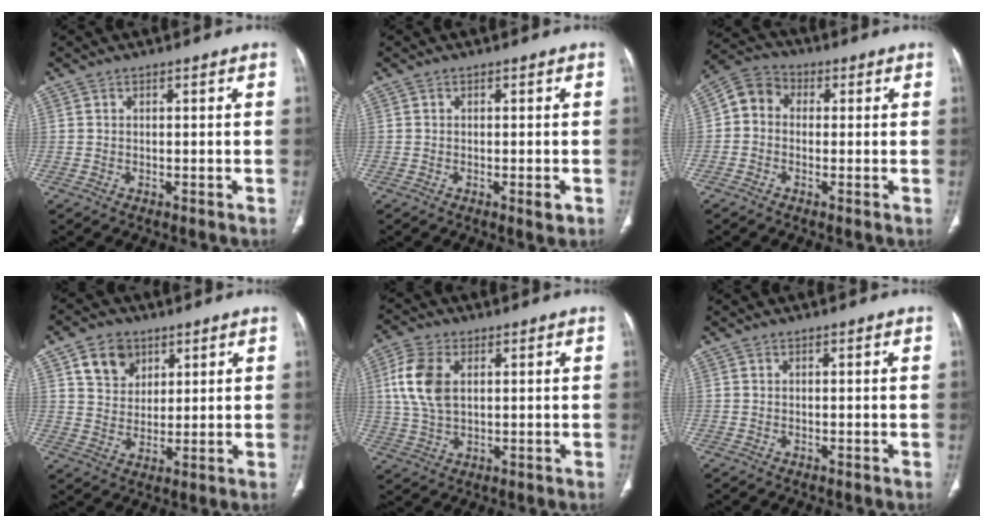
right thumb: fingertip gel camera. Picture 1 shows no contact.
{"total": 1.6, "force": [-0.6, 0.4, 1.4], "torque": [-0.017, -0.002, -0.007]}
{"total": 6.1, "force": [0.0, 5.2, 3.3], "torque": [-0.048, 0.020, -0.018]}
{"total": 8.0, "force": [4.1, 6.1, 3.2], "torque": [-0.030, -0.020, 0.076]}
{"total": 9.7, "force": [2.3, 5.9, 7.3], "torque": [-0.156, 0.001, 0.047]}
{"total": 0.0}